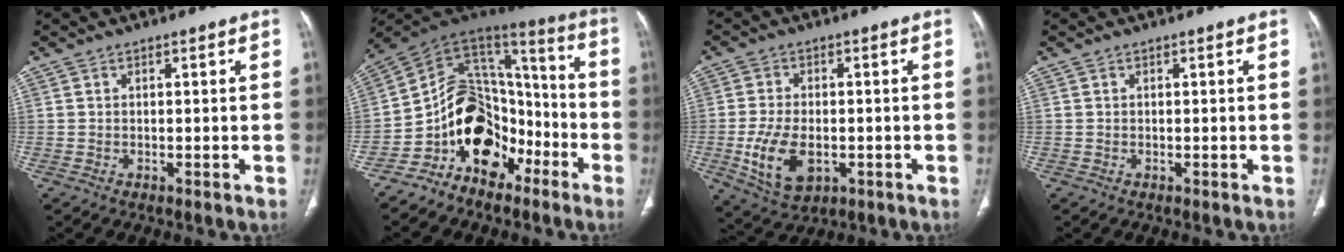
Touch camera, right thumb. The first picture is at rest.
{"total": 17.9, "force": [-9.2, 12.2, 9.4], "torque": [-0.106, 0.112, -0.167]}
{"total": 10.2, "force": [-2.5, 6.0, 7.8], "torque": [-0.147, -0.003, -0.032]}
{"total": 0.0}